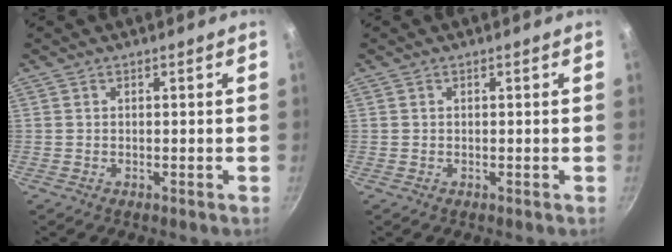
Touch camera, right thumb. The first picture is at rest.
{"total": 0.0}